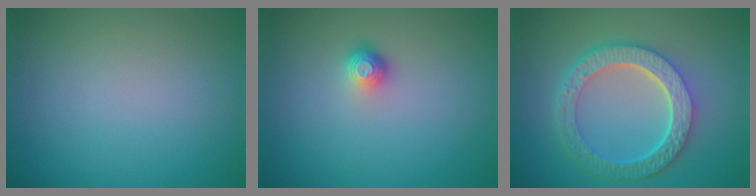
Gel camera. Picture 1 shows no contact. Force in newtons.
{"total": 1.6, "press": 1.2, "slide": 1.1}
{"total": 6.8, "press": 5.0, "slide": 4.6}